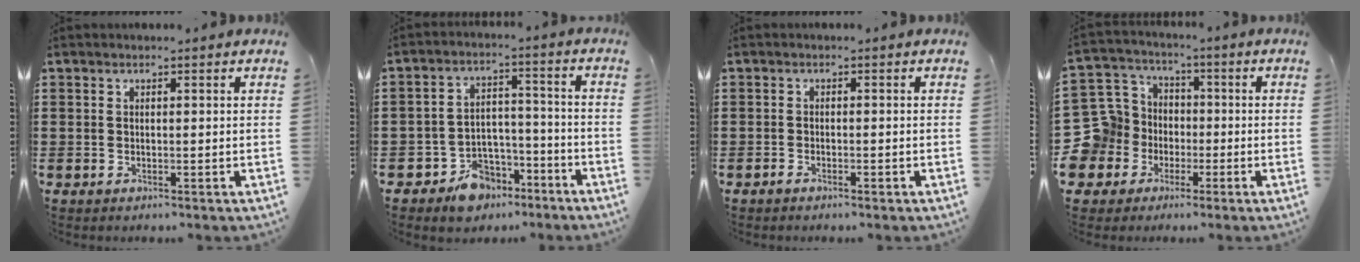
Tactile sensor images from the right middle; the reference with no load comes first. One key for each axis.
{"total": 7.4, "fx": -6.2, "fy": 3.8, "fz": 1.3, "tx": -0.024, "ty": 0.037, "tz": -0.119}
{"total": 0.8, "fx": -0.6, "fy": 0.1, "fz": 0.4, "tx": -0.011, "ty": -0.004, "tz": -0.011}
{"total": 12.4, "fx": -2.1, "fy": 11.8, "fz": 3.3, "tx": -0.148, "ty": 0.002, "tz": -0.033}